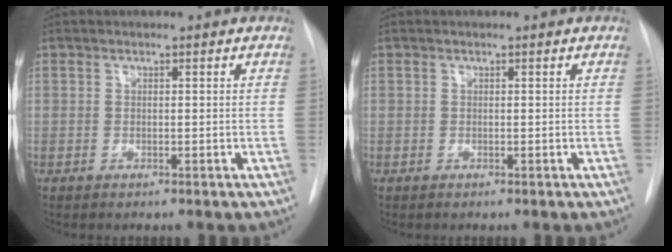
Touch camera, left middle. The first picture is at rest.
{"total": 0.0}